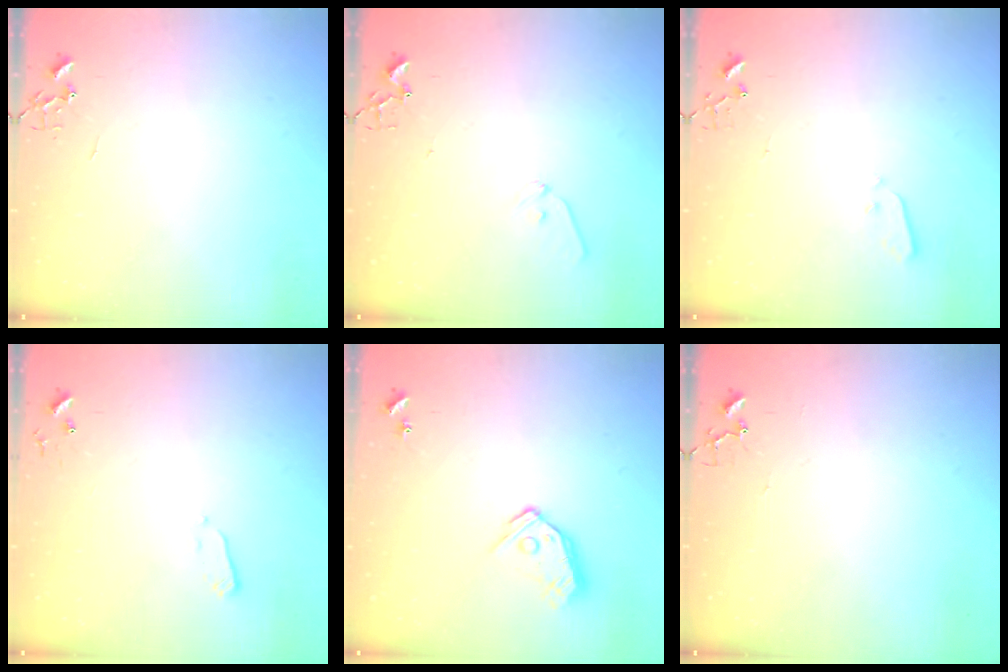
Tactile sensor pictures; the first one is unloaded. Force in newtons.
{"total": 7.0, "press": 6.9, "slide": 0.8}
{"total": 3.0, "press": 3.0, "slide": 0.3}
{"total": 3.5, "press": 3.4, "slide": 1.0}
{"total": 9.9, "press": 9.9, "slide": 0.8}
{"total": 4.1, "press": 4.1, "slide": 0.2}